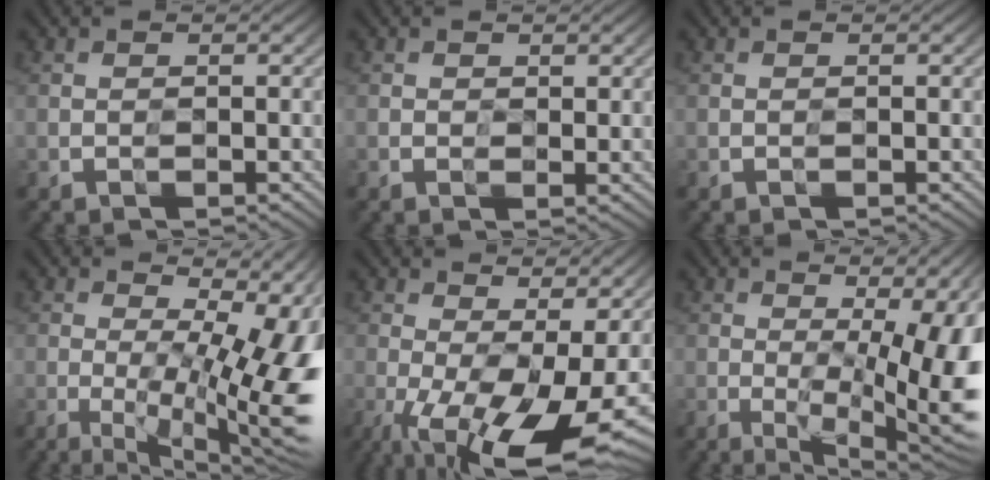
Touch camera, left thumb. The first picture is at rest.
{"total": 1.4, "force": [0.8, 0.9, 0.7], "torque": [-0.010, 0.000, 0.014]}
{"total": 0.0}
{"total": 14.4, "force": [-1.3, 4.6, 13.6], "torque": [-0.166, 0.010, -0.016]}
{"total": 15.4, "force": [-5.0, 6.8, 12.9], "torque": [-0.224, -0.020, -0.064]}
{"total": 12.9, "force": [-2.2, 3.7, 12.2], "torque": [-0.147, 0.004, -0.030]}